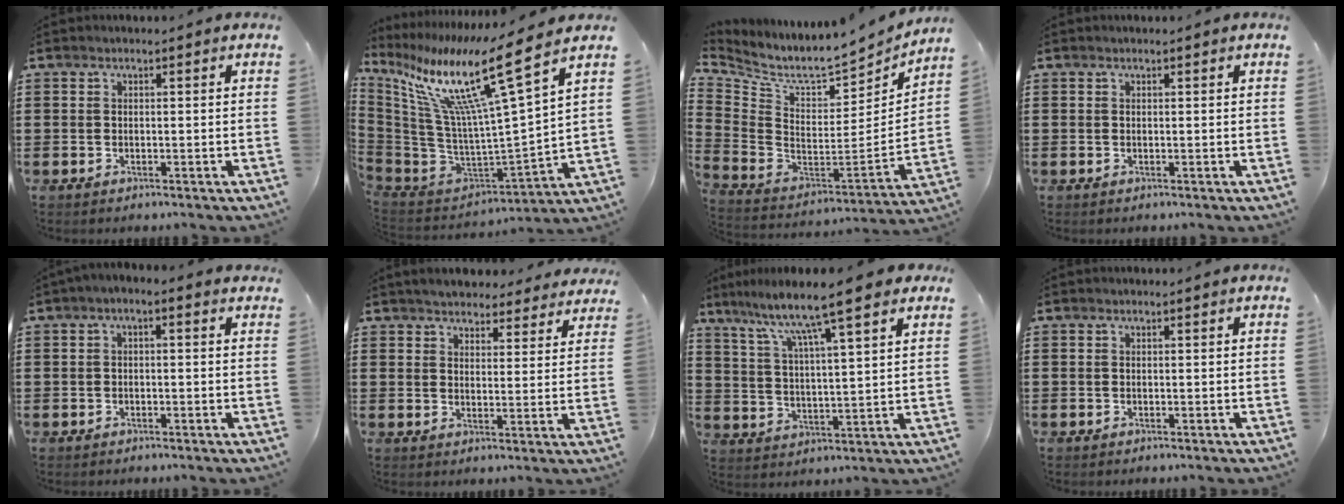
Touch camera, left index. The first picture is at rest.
{"total": 15.8, "force": [9.7, 1.0, 12.5], "torque": [-0.272, -0.069, 0.146]}
{"total": 6.6, "force": [5.8, 1.2, 2.8], "torque": [-0.084, -0.060, 0.096]}
{"total": 0.0}
{"total": 1.4, "force": [-0.8, 0.3, 1.1], "torque": [-0.019, 0.000, -0.017]}
{"total": 4.2, "force": [4.1, 0.6, 0.4], "torque": [-0.025, -0.015, 0.074]}
{"total": 9.5, "force": [7.5, 0.1, 5.9], "torque": [-0.134, -0.044, 0.119]}
{"total": 0.0}